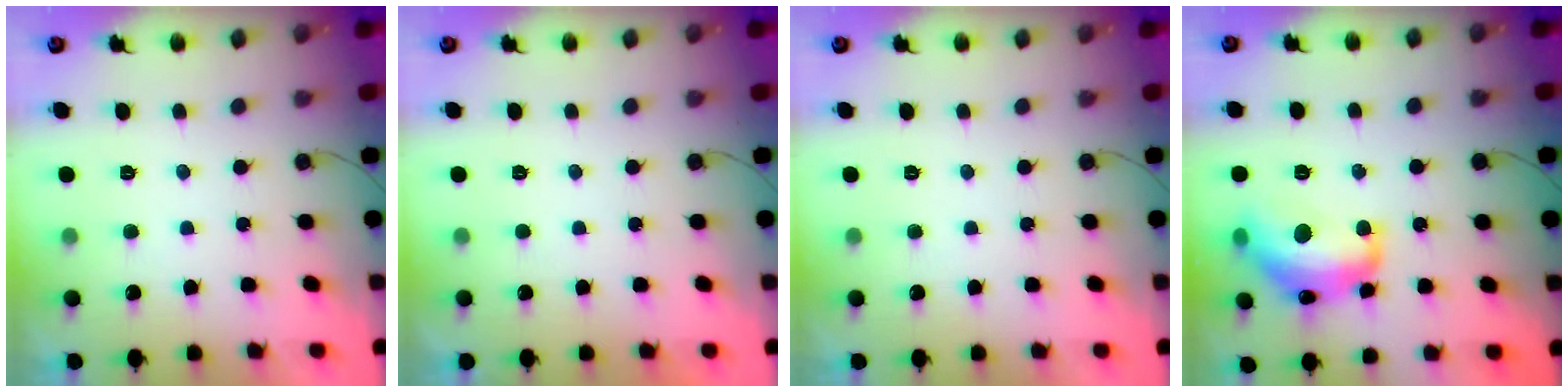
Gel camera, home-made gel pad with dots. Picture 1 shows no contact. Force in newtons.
{"total": 0.0}
{"total": 0.0}
{"total": 17.7, "press": 17.7, "slide": 0.9}